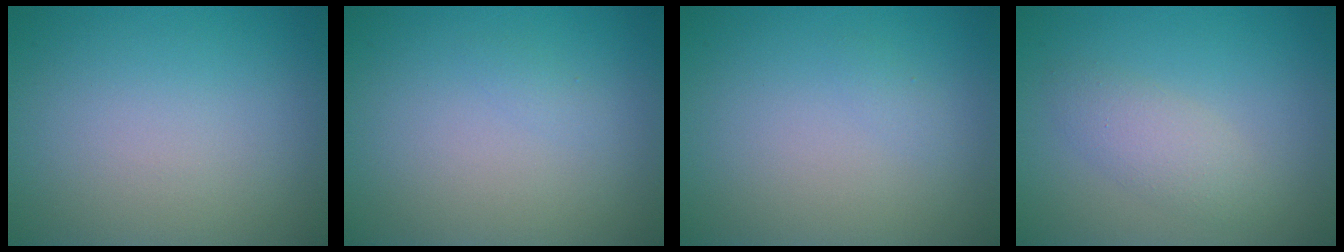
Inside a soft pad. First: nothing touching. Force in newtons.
{"total": 0.5, "press": 0.5, "slide": 0.0}
{"total": 0.5, "press": 0.5, "slide": 0.0}
{"total": 2.4, "press": 2.4, "slide": 0.1}